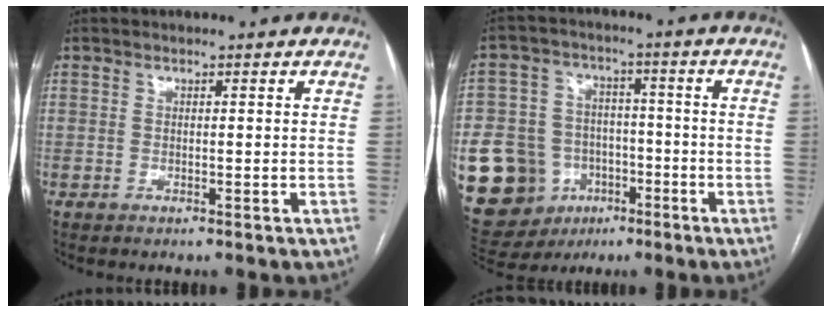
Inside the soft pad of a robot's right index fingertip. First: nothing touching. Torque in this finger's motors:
{"motor_torque": [0.32, -0.38, -0.49, -0.21]}